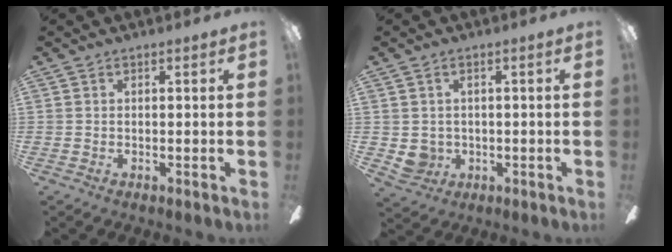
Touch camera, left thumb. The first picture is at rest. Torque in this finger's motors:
{"motor_torque": [-0.22, 0.31, -0.34, -0.05, 0.02]}